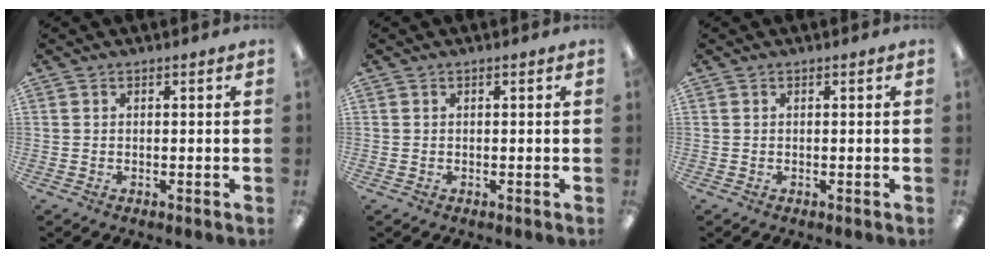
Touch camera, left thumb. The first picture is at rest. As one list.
[{"total": 0.0}, {"total": 0.0}]